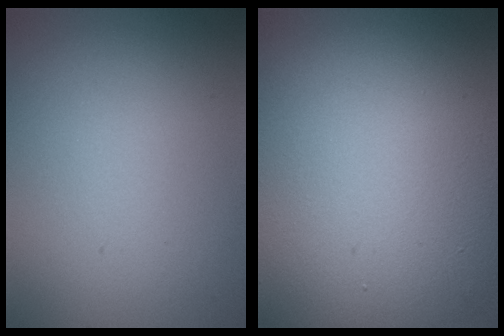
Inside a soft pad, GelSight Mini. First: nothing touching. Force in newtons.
{"total": 15.9, "press": 15.8, "slide": 0.9}